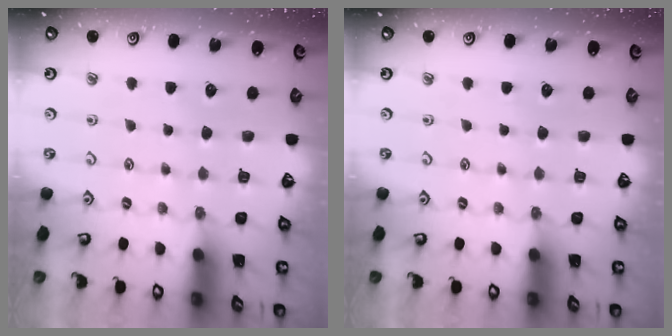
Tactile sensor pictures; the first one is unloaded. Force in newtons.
{"total": 0.0}